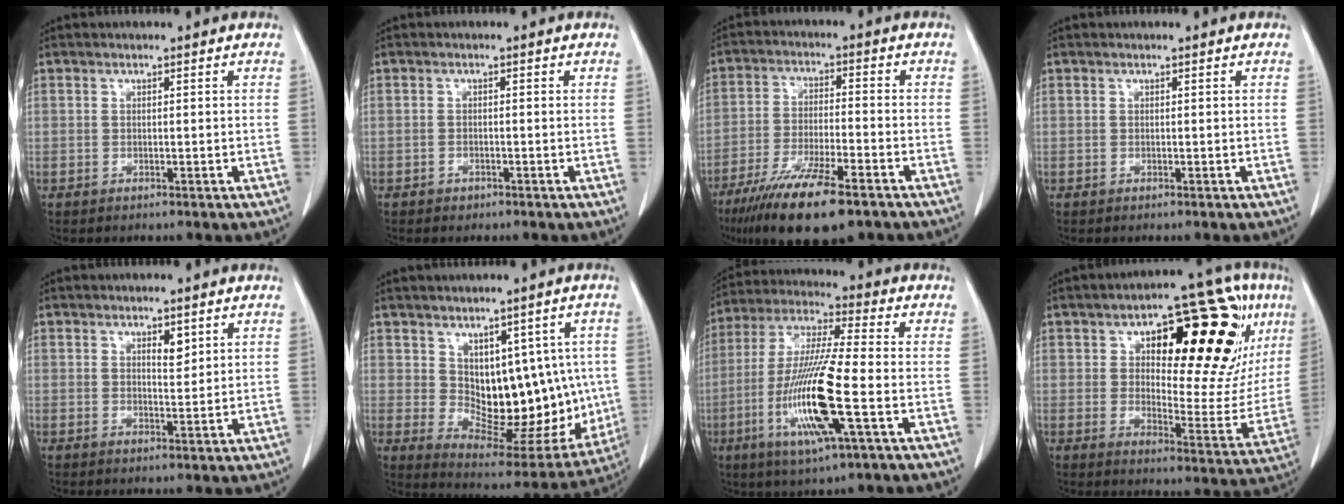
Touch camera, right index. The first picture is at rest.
{"total": 0.8, "force": [-0.6, 0.6, 0.2], "torque": [-0.005, 0.002, -0.009]}
{"total": 14.6, "force": [-10.0, 2.7, 10.4], "torque": [-0.191, -0.036, -0.169]}
{"total": 0.0}
{"total": 2.3, "force": [1.2, 0.8, 1.7], "torque": [-0.027, -0.004, 0.022]}
{"total": 14.6, "force": [1.1, 8.0, 12.2], "torque": [-0.138, 0.009, 0.046]}
{"total": 15.7, "force": [-4.4, 0.7, 15.0], "torque": [-0.310, -0.017, -0.082]}
{"total": 25.0, "force": [9.2, 8.7, 21.6], "torque": [-0.290, 0.033, 0.139]}